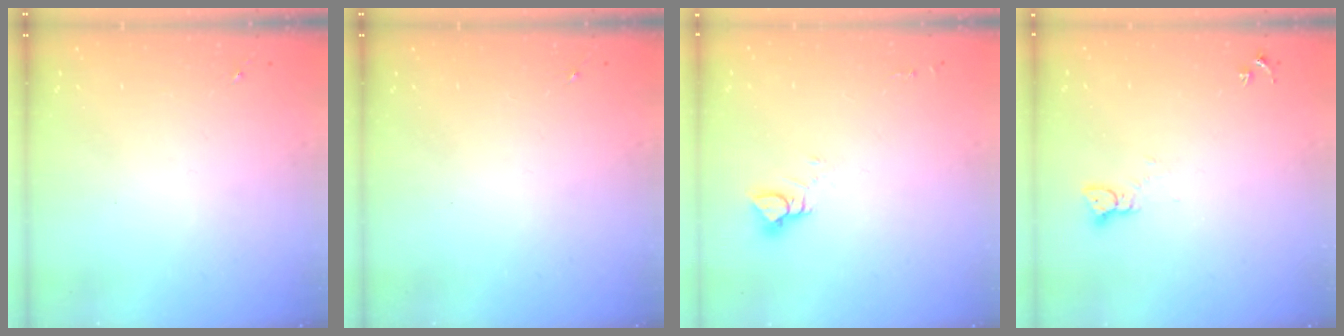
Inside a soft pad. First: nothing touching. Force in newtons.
{"total": 0.0}
{"total": 4.5, "press": 4.5, "slide": 0.4}
{"total": 3.2, "press": 3.2, "slide": 0.1}